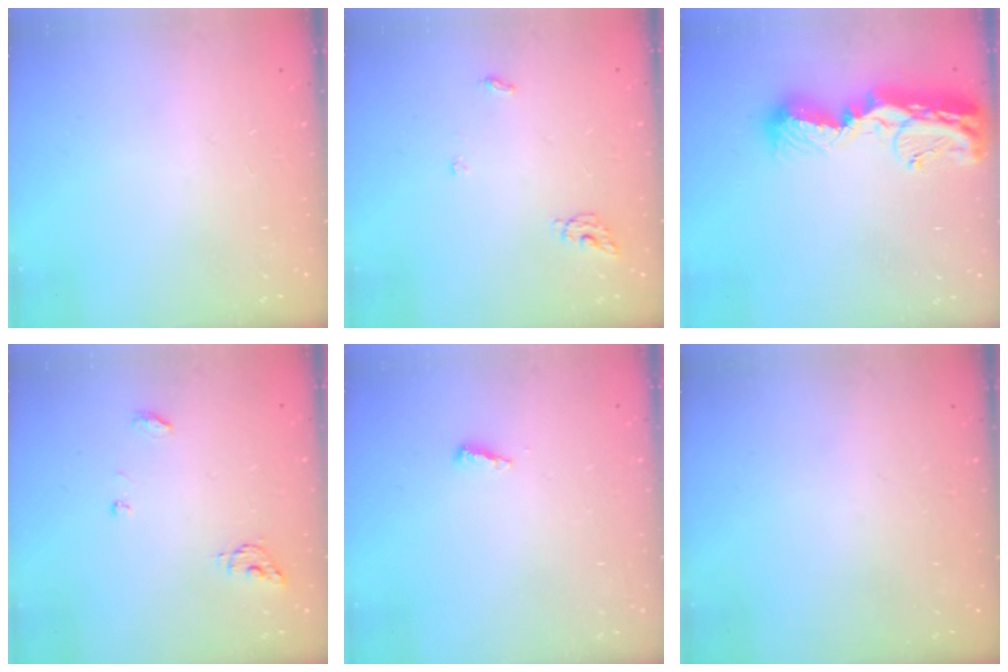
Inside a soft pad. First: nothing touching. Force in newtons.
{"total": 5.0, "press": 5.0, "slide": 0.3}
{"total": 15.0, "press": 15.0, "slide": 1.2}
{"total": 5.2, "press": 5.2, "slide": 0.0}
{"total": 3.1, "press": 3.1, "slide": 0.3}
{"total": 0.0}